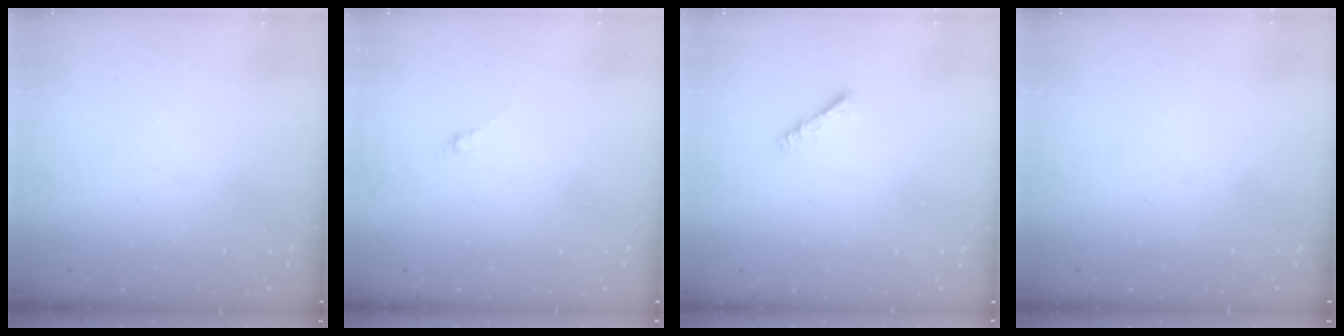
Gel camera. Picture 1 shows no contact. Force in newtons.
{"total": 0.0}
{"total": 2.4, "press": 2.4, "slide": 0.3}
{"total": 0.0}